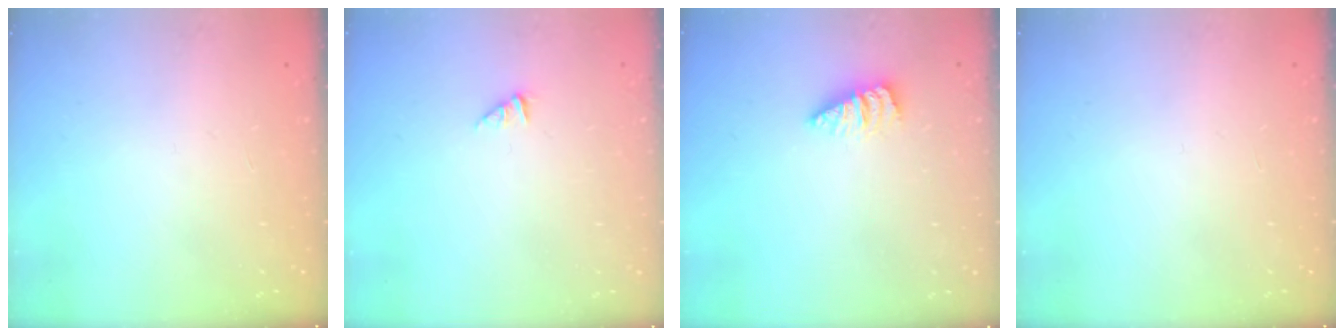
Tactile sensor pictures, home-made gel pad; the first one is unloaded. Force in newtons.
{"total": 0.0}
{"total": 2.7, "press": 2.7, "slide": 0.2}
{"total": 0.0}